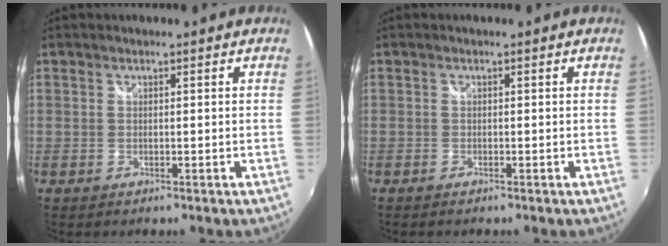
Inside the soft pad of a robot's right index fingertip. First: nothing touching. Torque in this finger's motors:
{"motor_torque": [-0.15, -0.10, 0.06, 0.02]}